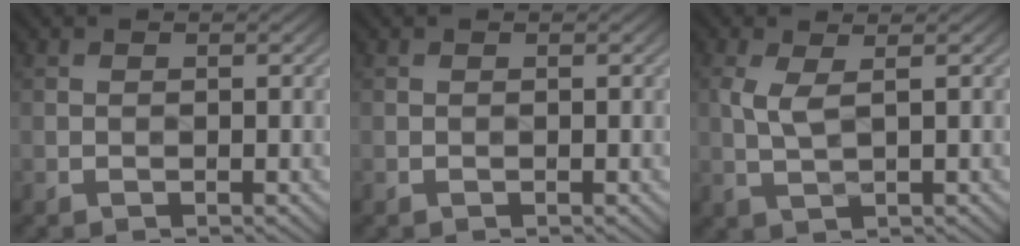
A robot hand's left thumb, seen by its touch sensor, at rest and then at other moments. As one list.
[{"total": 0.0}, {"total": 3.3, "force": [0.9, 1.0, 3.0], "torque": [-0.078, 0.002, 0.019]}]